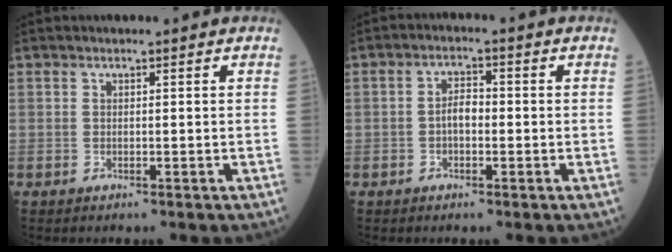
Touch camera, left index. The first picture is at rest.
{"total": 2.8, "force": [-0.7, 1.3, 2.4], "torque": [-0.041, 0.007, -0.016]}